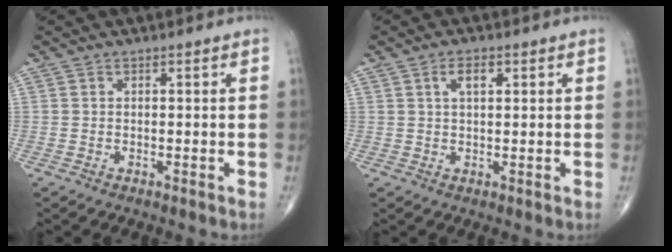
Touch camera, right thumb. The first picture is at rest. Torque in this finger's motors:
{"motor_torque": [0.24, -0.27, 0.13, 0.06, 0.12]}